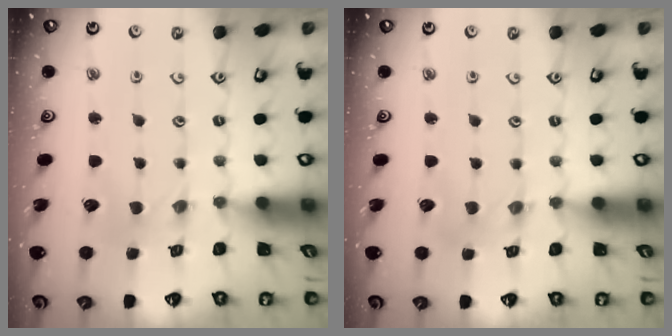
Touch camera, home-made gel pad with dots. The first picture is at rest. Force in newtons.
{"total": 2.4, "press": 2.3, "slide": 0.3}